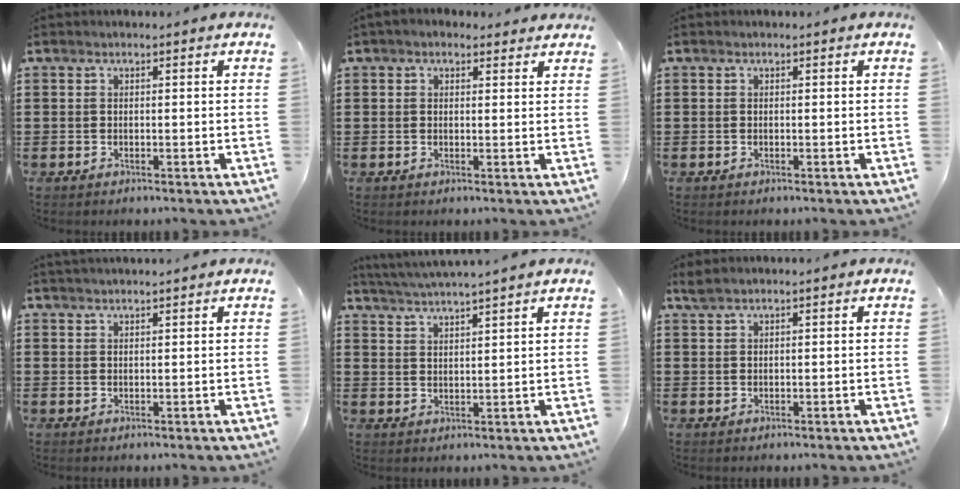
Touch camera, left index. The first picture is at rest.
{"total": 1.7, "force": [1.4, 0.9, 0.6], "torque": [-0.014, 0.009, 0.026]}
{"total": 0.0}
{"total": 1.1, "force": [1.1, -0.1, 0.3], "torque": [-0.007, -0.001, 0.022]}
{"total": 3.1, "force": [2.8, -0.7, 0.9], "torque": [-0.026, -0.011, 0.051]}
{"total": 1.2, "force": [1.0, 0.1, 0.8], "torque": [-0.017, 0.001, 0.018]}